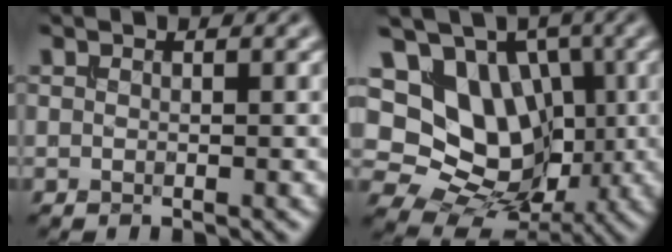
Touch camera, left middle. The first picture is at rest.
{"total": 12.1, "force": [2.0, 9.8, 6.8], "torque": [-0.118, 0.028, 0.010]}